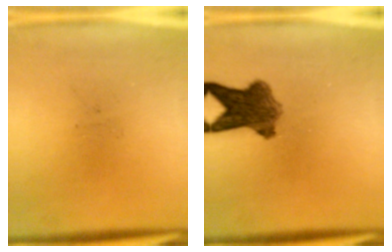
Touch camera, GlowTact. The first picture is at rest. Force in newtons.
{"total": 7.8}